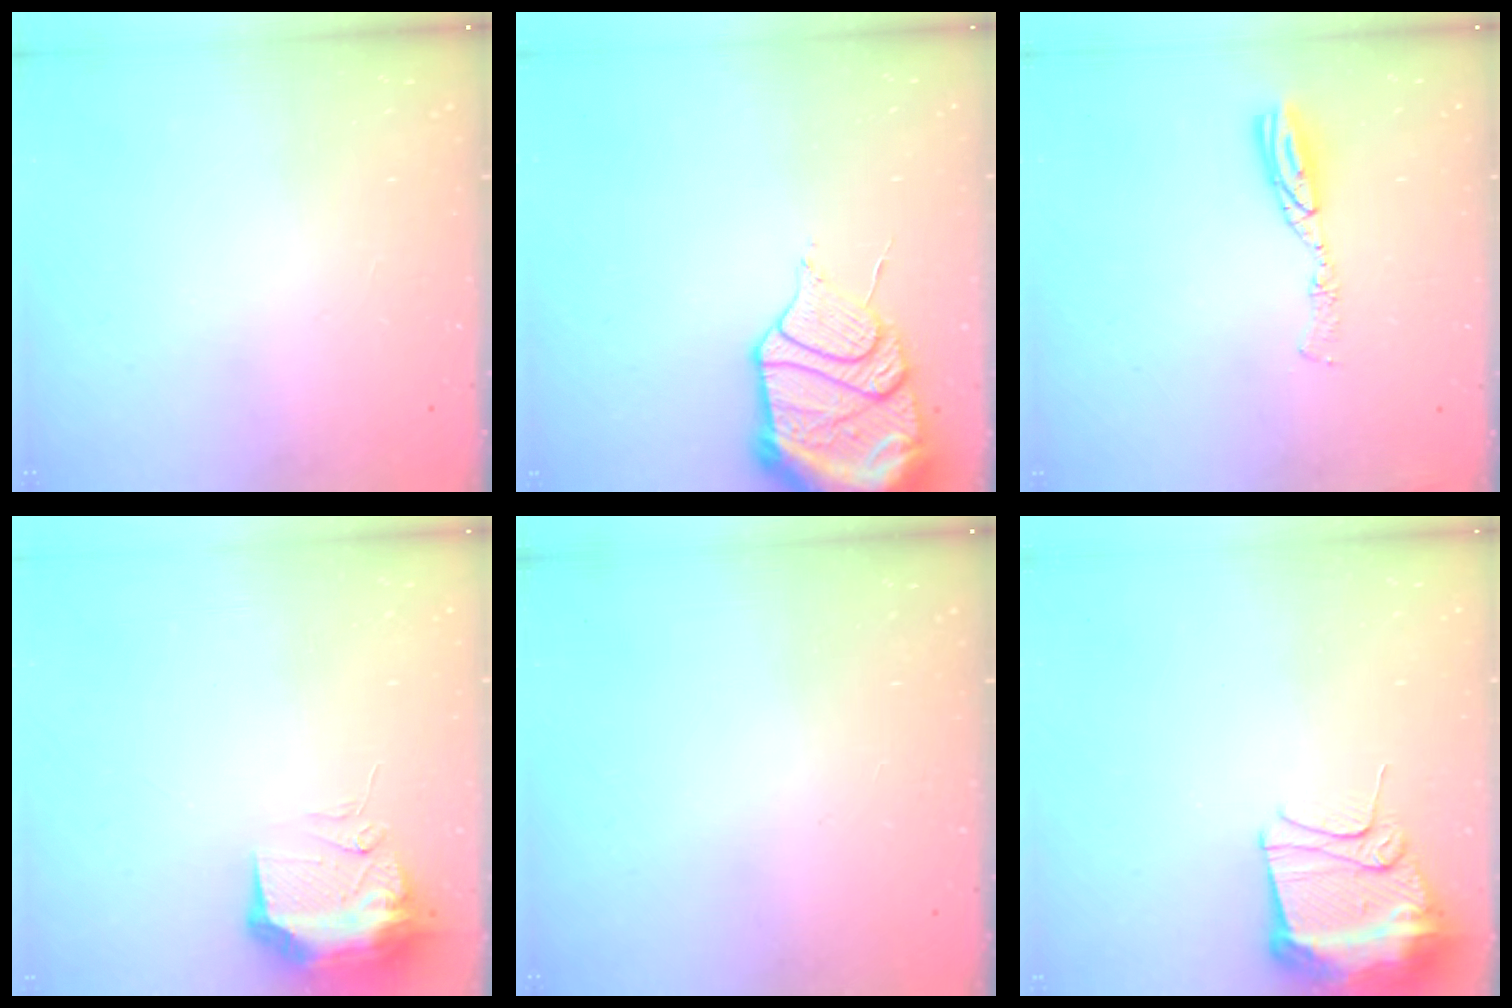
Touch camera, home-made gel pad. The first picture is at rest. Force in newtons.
{"total": 16.9, "press": 16.3, "slide": 4.2}
{"total": 6.6, "press": 6.5, "slide": 0.7}
{"total": 16.8, "press": 12.6, "slide": 11.1}
{"total": 0.0}
{"total": 12.1, "press": 12.0, "slide": 1.4}